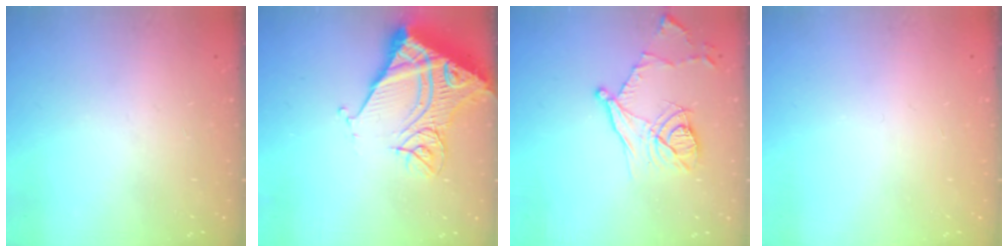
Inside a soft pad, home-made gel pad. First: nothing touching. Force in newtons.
{"total": 17.3, "press": 17.2, "slide": 2.1}
{"total": 13.8, "press": 13.7, "slide": 1.8}
{"total": 0.0}